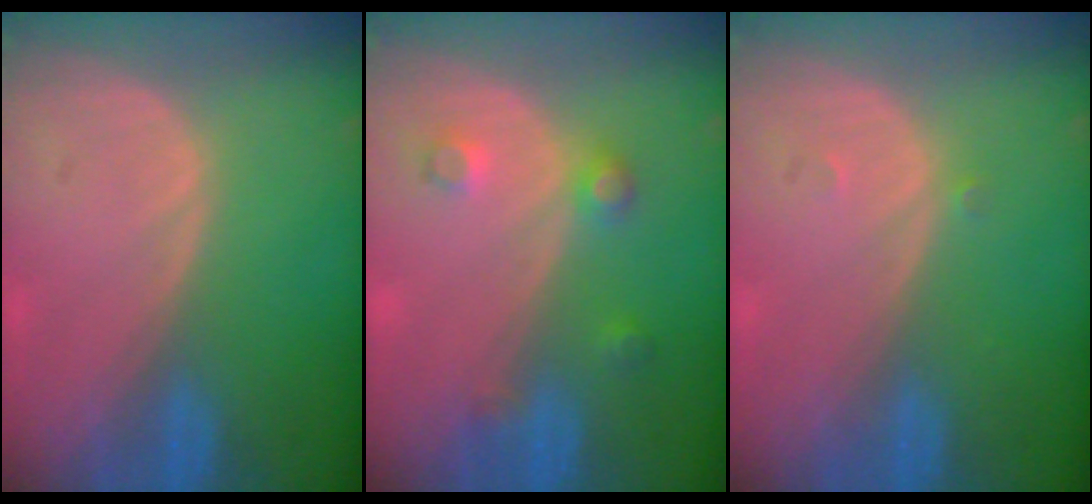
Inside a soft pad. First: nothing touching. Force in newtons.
{"total": 3.5, "press": 3.3, "slide": 1.2}
{"total": 0.7, "press": 0.5, "slide": 0.5}